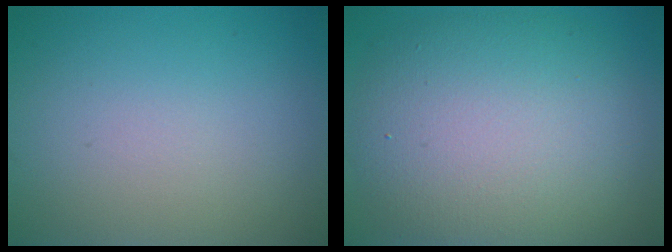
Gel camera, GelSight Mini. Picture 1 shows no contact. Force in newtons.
{"total": 10.3, "press": 10.3, "slide": 0.4}